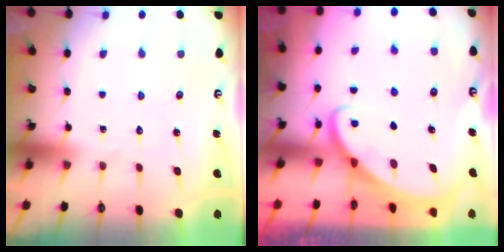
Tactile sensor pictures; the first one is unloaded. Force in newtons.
{"total": 2.4, "press": 2.4, "slide": 0.2}